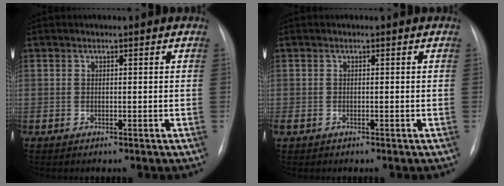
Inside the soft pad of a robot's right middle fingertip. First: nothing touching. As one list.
[{"total": 0.9, "force": [-0.4, 0.6, 0.5], "torque": [-0.010, 0.002, -0.003]}]